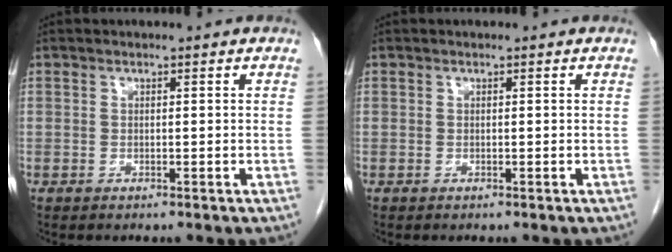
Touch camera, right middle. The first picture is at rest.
{"total": 0.0}